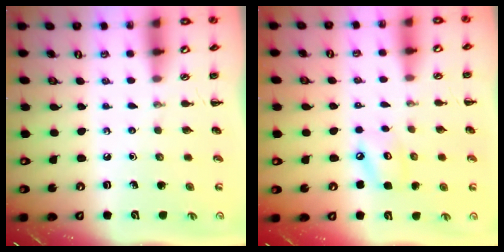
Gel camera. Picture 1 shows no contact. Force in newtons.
{"total": 5.8, "press": 5.8, "slide": 0.7}